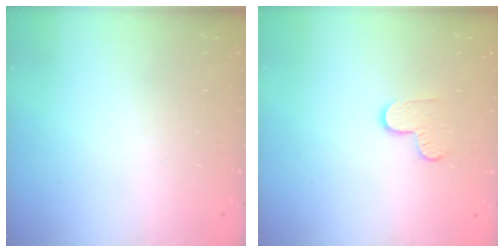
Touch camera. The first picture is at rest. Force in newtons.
{"total": 4.5, "press": 4.5, "slide": 0.4}